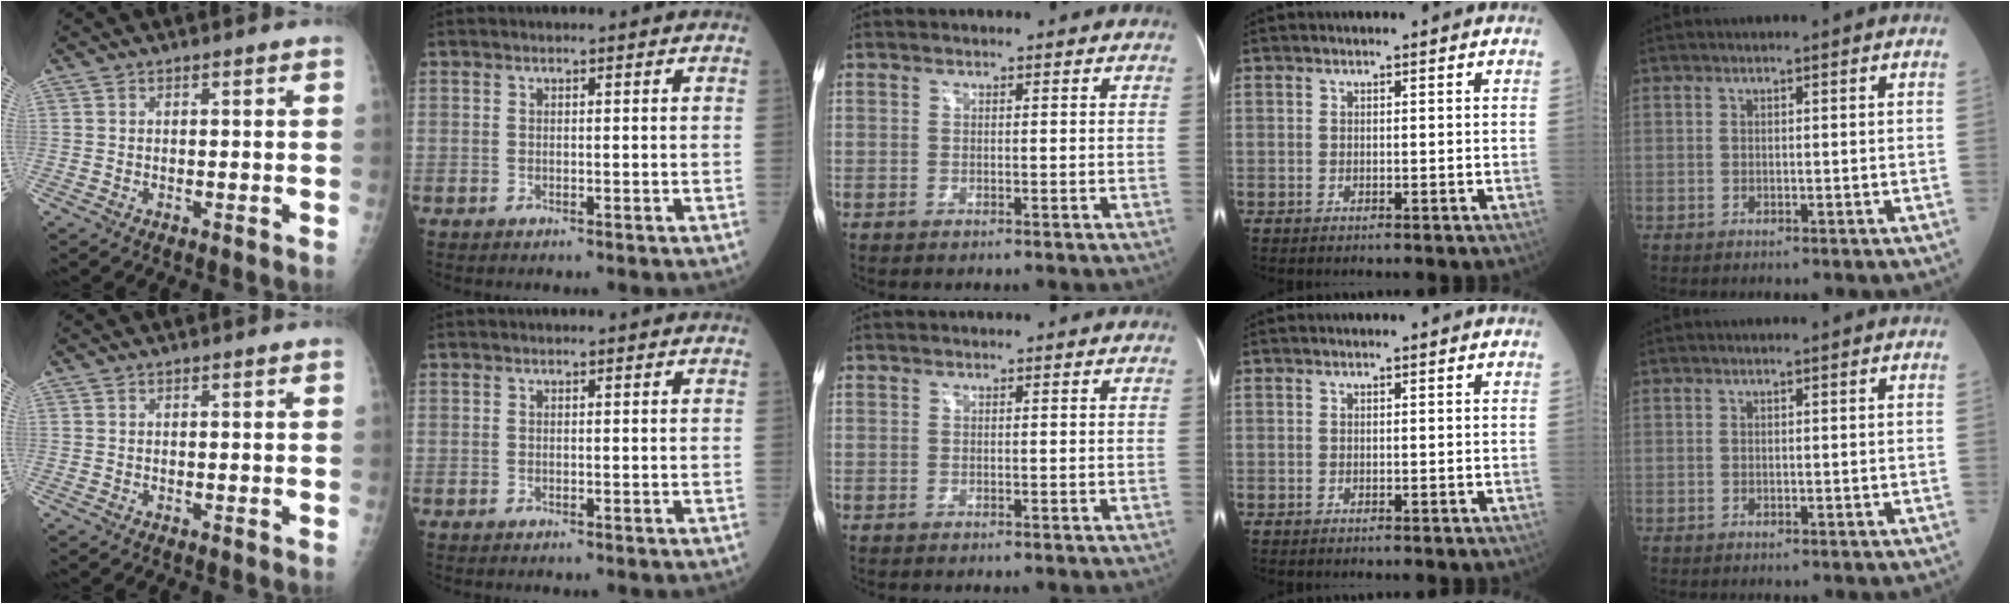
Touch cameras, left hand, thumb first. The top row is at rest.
{}